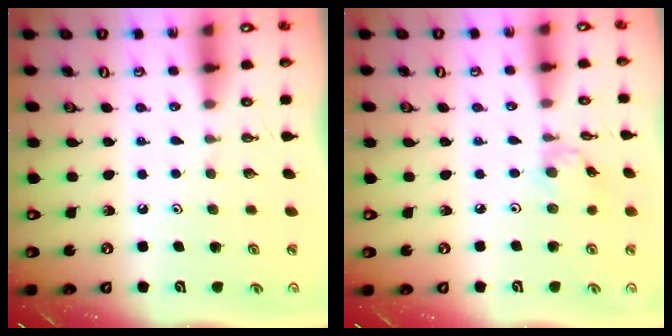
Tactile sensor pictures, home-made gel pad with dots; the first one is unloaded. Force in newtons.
{"total": 1.0, "press": 1.0, "slide": 0.2}